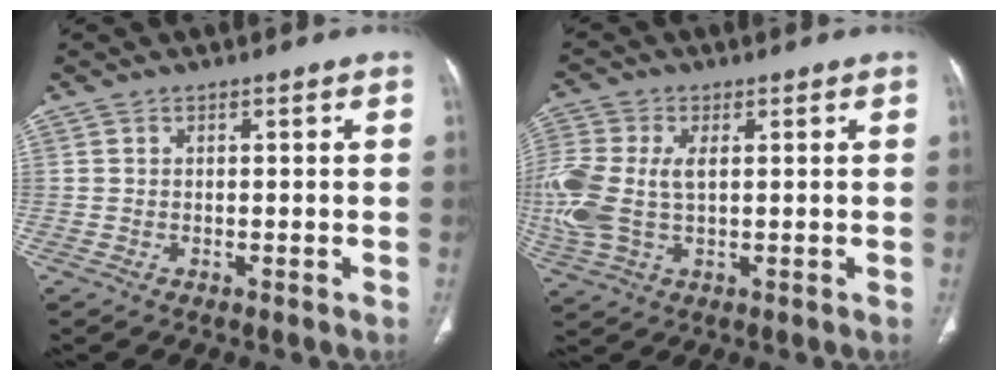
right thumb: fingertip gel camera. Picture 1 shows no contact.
{"total": 13.1, "force": [0.7, 7.7, 10.5], "torque": [-0.280, 0.008, 0.018]}